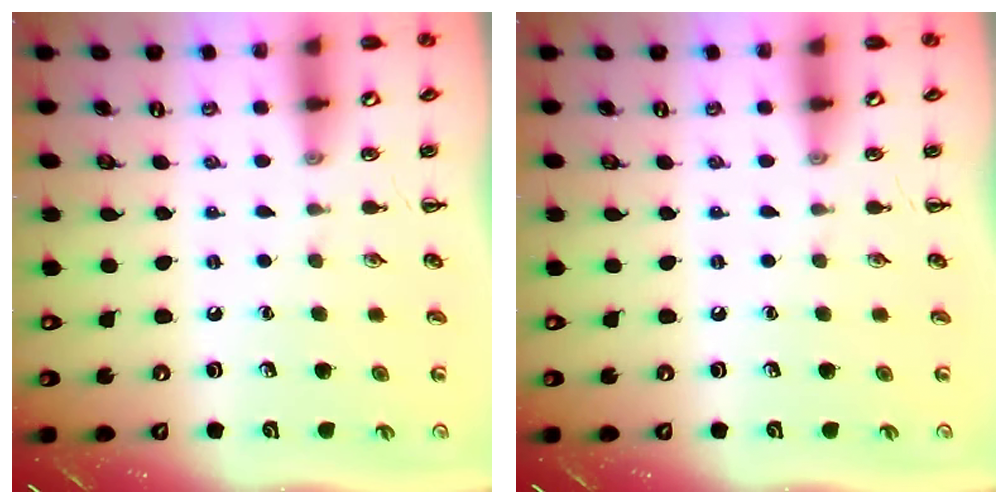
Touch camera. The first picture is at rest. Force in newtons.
{"total": 0.0}